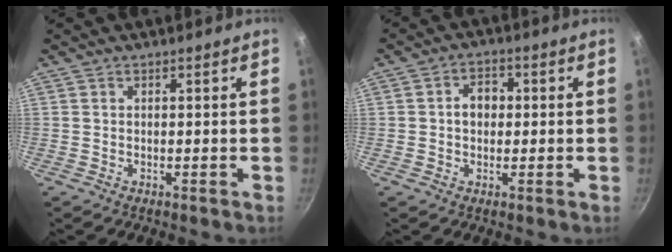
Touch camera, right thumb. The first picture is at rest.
{"total": 4.7, "force": [0.2, 3.7, 2.9], "torque": [-0.019, 0.011, -0.002]}